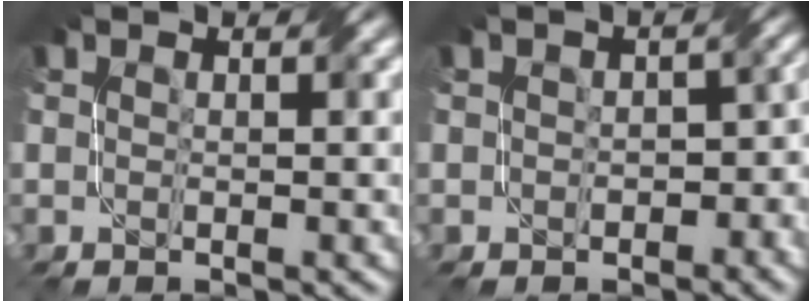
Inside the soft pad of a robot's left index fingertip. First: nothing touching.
{"total": 3.9, "force": [-1.3, 2.9, 2.3], "torque": [0.003, -0.002, -0.004]}